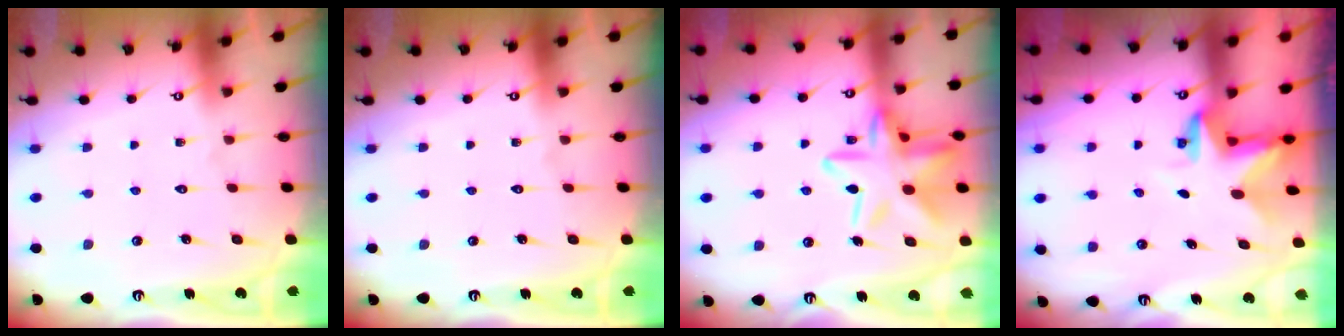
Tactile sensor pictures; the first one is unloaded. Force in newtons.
{"total": 0.0}
{"total": 18.2, "press": 18.1, "slide": 1.3}
{"total": 2.9, "press": 2.9, "slide": 0.2}